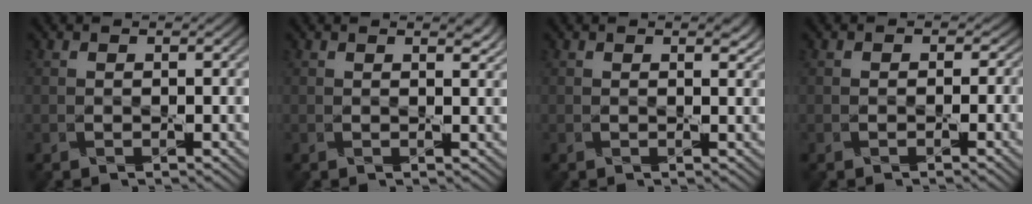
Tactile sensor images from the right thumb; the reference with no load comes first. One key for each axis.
{"total": 1.5, "fx": 1.2, "fy": 0.3, "fz": 0.9, "tx": -0.013, "ty": -0.006, "tz": 0.019}
{"total": 1.2, "fx": 0.9, "fy": 0.3, "fz": 0.7, "tx": -0.010, "ty": -0.006, "tz": 0.017}
{"total": 1.0, "fx": -0.2, "fy": 1.0, "fz": 0.0, "tx": 0.006, "ty": -0.005, "tz": -0.007}